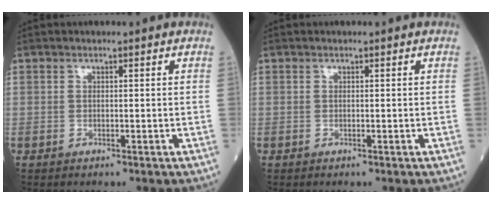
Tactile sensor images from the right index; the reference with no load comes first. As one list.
[{"total": 0.0}]